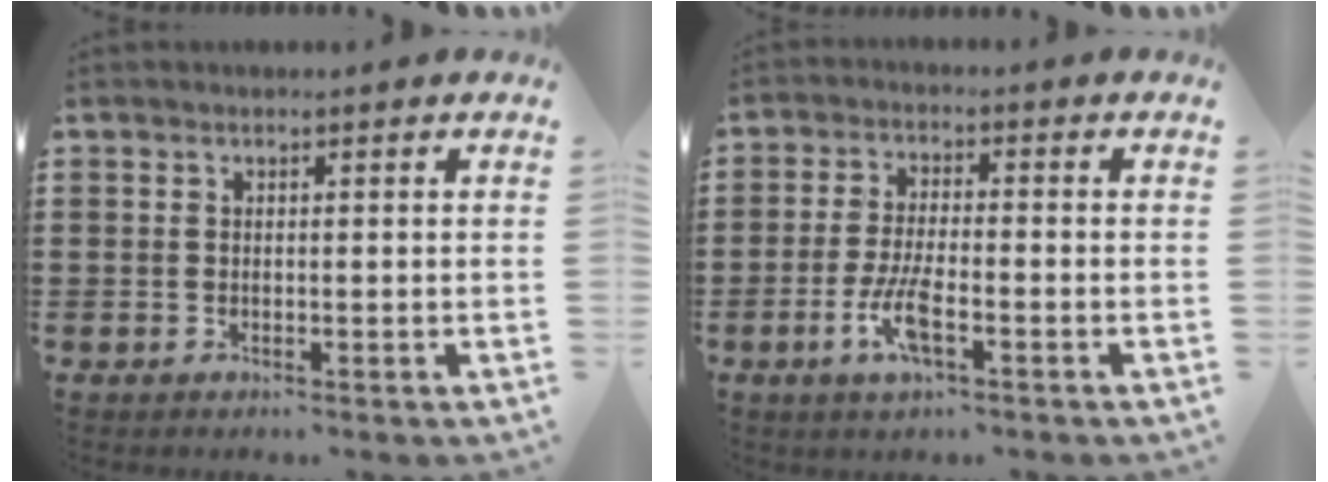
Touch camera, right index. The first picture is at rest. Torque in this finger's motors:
{"motor_torque": [2.14, 0.00, 0.50, 0.18]}